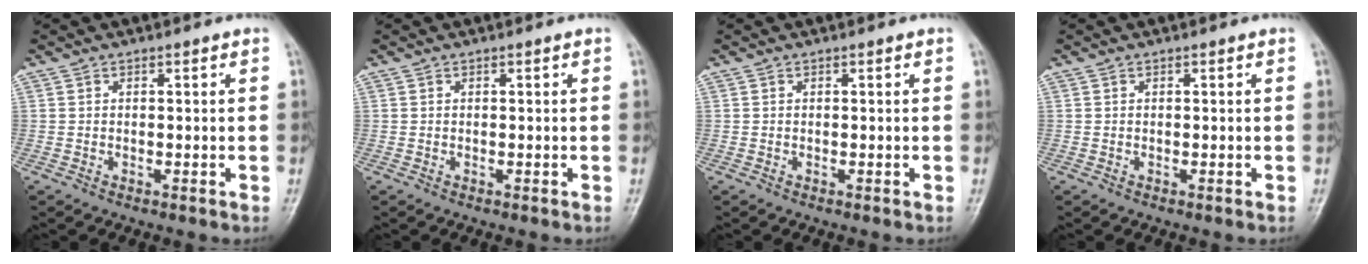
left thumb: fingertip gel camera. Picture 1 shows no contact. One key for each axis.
{"total": 0.0}
{"total": 0.0}
{"total": 0.0}